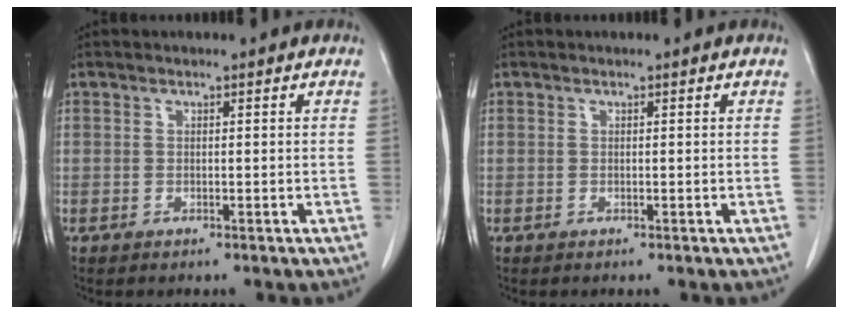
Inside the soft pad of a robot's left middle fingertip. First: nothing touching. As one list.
[{"total": 0.0}]